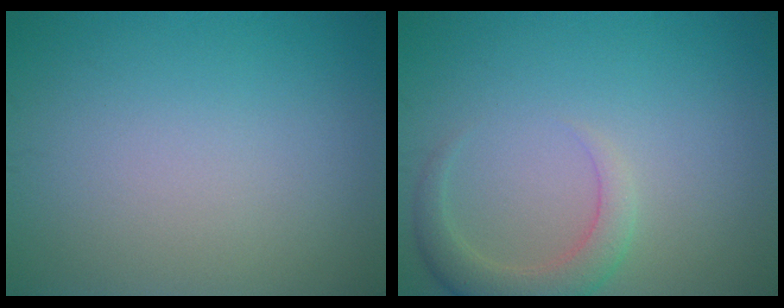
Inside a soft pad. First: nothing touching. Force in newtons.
{"total": 3.1, "press": 3.1, "slide": 0.4}